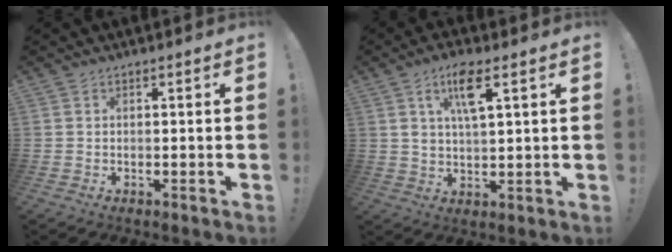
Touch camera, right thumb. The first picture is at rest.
{"total": 8.4, "force": [4.5, 2.6, 6.6], "torque": [-0.111, -0.007, 0.075]}